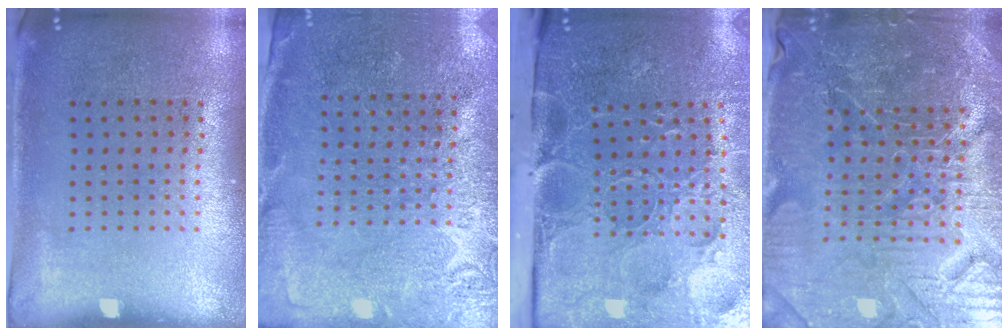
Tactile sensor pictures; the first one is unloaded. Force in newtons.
{"total": 2.8, "press": 2.8, "slide": 0.3}
{"total": 5.2, "press": 4.1, "slide": 3.1}
{"total": 5.9, "press": 5.5, "slide": 2.2}